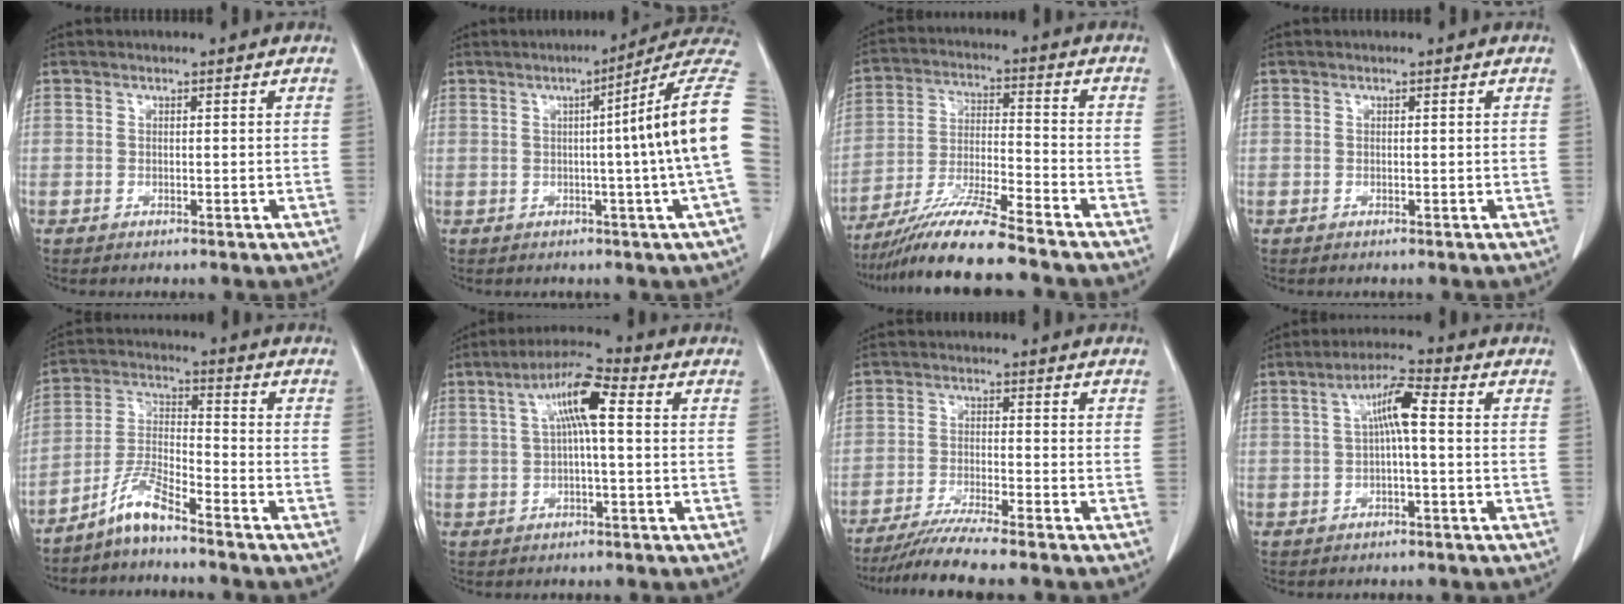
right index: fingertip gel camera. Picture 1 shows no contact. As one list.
[{"total": 12.7, "force": [1.0, -2.6, 12.4], "torque": [-0.139, 0.011, 0.001]}, {"total": 12.4, "force": [-10.3, -0.6, 7.0], "torque": [-0.130, -0.020, -0.187]}, {"total": 0.0}, {"total": 6.4, "force": [-5.2, 0.3, 3.6], "torque": [-0.083, -0.008, -0.106]}, {"total": 8.2, "force": [1.8, 1.2, 7.9], "torque": [-0.149, 0.025, 0.027]}, {"total": 7.3, "force": [-6.2, -1.1, 3.6], "torque": [-0.058, -0.026, -0.107]}, {"total": 5.6, "force": [0.5, 0.6, 5.6], "torque": [-0.102, 0.017, 0.009]}]